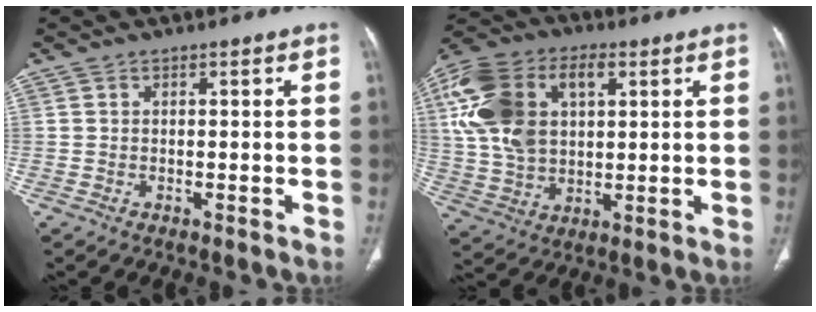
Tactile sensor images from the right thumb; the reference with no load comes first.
{"total": 19.7, "force": [5.4, 12.6, 14.1], "torque": [-0.281, 0.011, 0.096]}